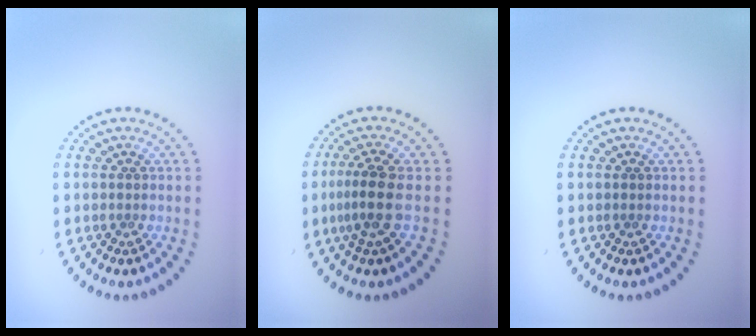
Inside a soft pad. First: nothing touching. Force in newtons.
{"total": 2.8, "press": 2.1, "slide": 1.9}
{"total": 0.0}